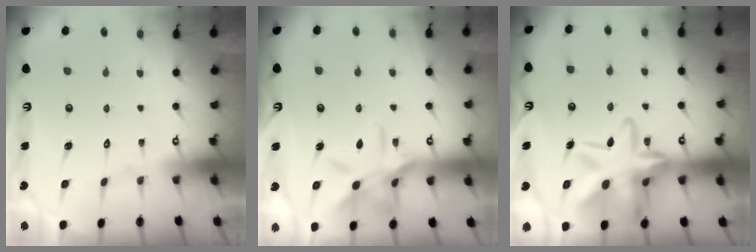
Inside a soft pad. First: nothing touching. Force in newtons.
{"total": 12.3, "press": 12.2, "slide": 0.8}
{"total": 18.7, "press": 18.7, "slide": 1.6}